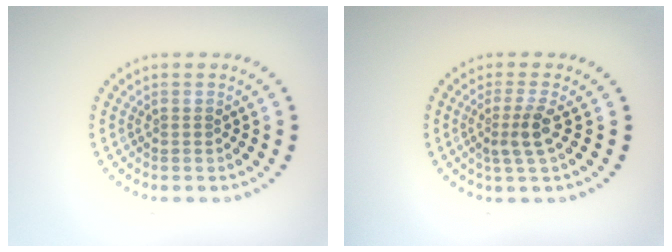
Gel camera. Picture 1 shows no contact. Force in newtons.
{"total": 2.3, "press": 1.7, "slide": 1.5}